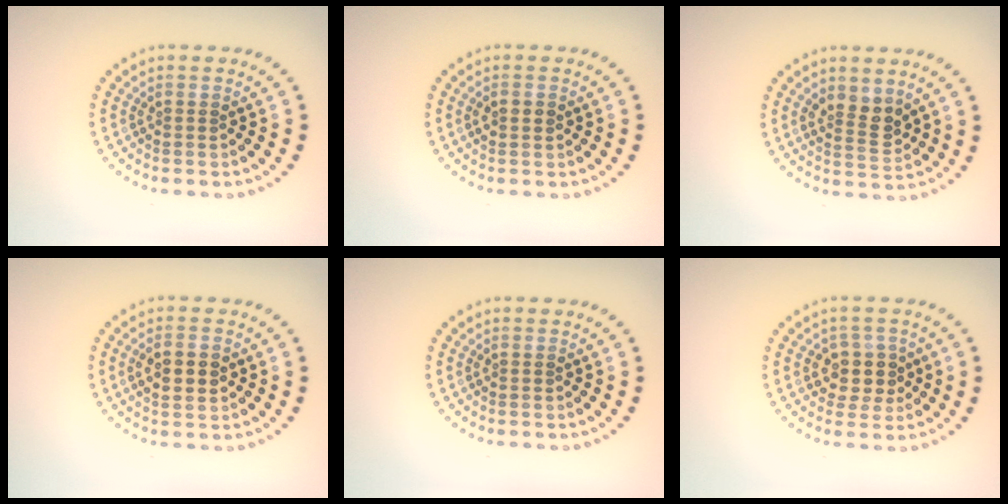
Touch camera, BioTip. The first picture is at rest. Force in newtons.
{"total": 1.6, "press": 1.6, "slide": 0.1}
{"total": 2.6, "press": 2.4, "slide": 1.0}
{"total": 2.7, "press": 2.6, "slide": 0.3}
{"total": 0.0}
{"total": 3.0, "press": 2.6, "slide": 1.5}